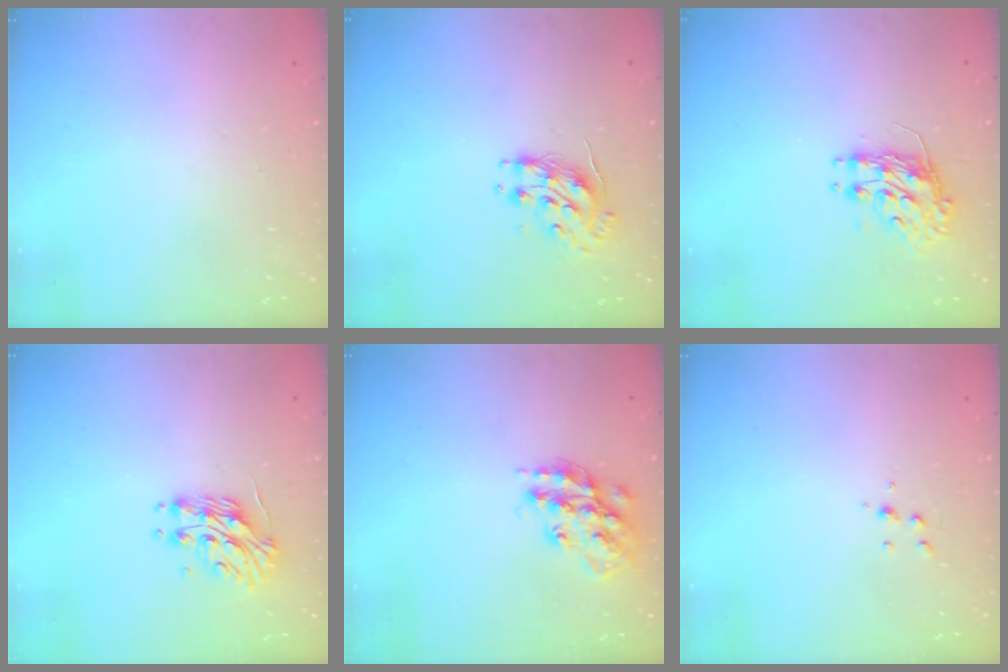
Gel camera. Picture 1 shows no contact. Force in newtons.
{"total": 8.5, "press": 8.4, "slide": 0.5}
{"total": 8.7, "press": 8.7, "slide": 0.5}
{"total": 11.0, "press": 11.0, "slide": 0.9}
{"total": 16.3, "press": 16.3, "slide": 0.8}
{"total": 3.8, "press": 3.8, "slide": 0.4}